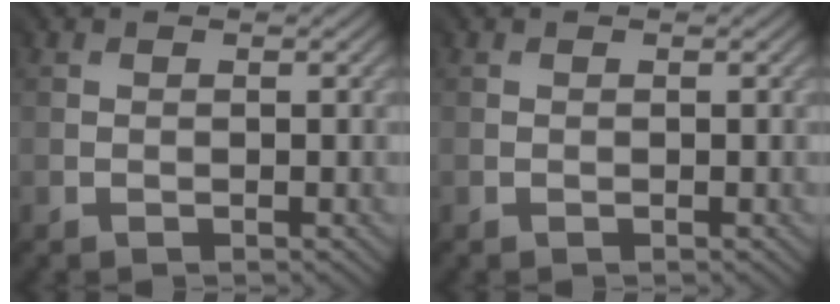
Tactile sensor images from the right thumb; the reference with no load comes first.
{"total": 0.0}